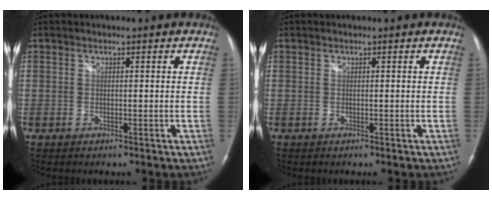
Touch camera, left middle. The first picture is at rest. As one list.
[{"total": 0.0}]